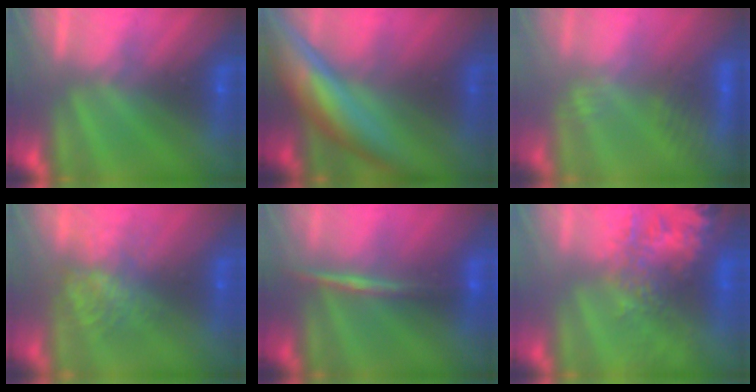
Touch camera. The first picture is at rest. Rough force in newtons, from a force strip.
{"total": 8.1}
{"total": 3.0}
{"total": 9.3}
{"total": 1.9}
{"total": 7.5}